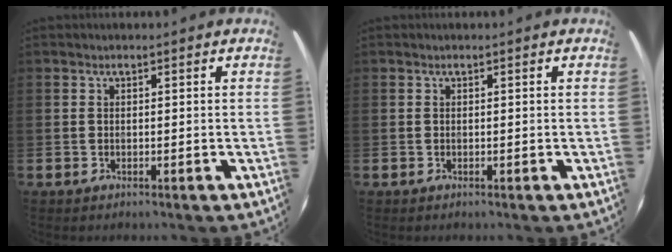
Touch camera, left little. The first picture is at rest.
{"total": 0.0}